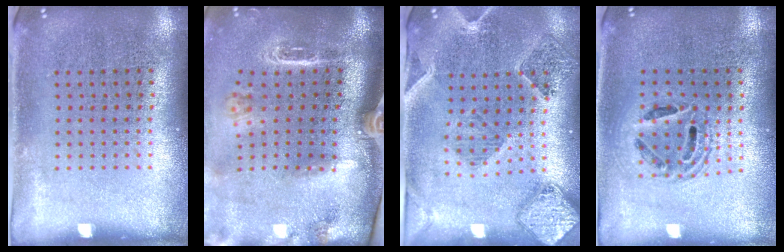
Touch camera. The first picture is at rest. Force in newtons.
{"total": 2.8, "press": 2.0, "slide": 2.0}
{"total": 1.5, "press": 1.5, "slide": 0.2}
{"total": 1.4, "press": 1.2, "slide": 0.6}